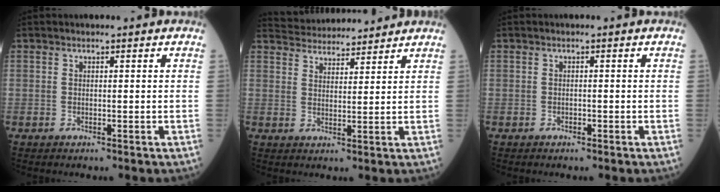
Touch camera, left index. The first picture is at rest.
{"total": 8.9, "force": [8.7, 1.2, 1.4], "torque": [-0.029, 0.026, 0.133]}
{"total": 0.5, "force": [-0.4, 0.2, 0.1], "torque": [-0.003, 0.000, -0.009]}